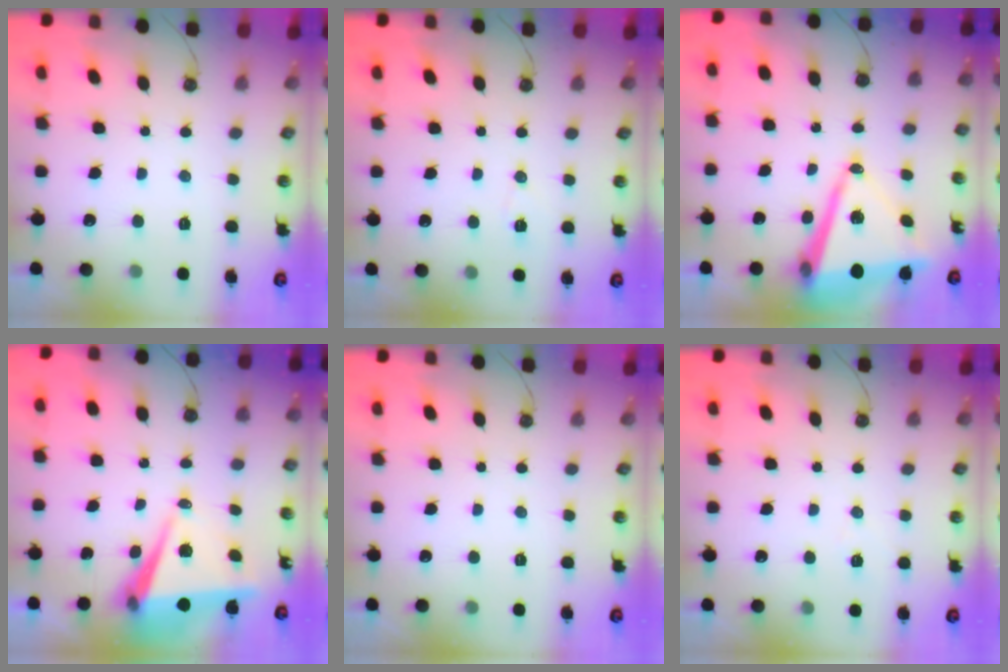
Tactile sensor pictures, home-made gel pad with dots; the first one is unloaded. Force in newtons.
{"total": 5.3, "press": 5.0, "slide": 1.7}
{"total": 14.8, "press": 14.5, "slide": 2.9}
{"total": 8.1, "press": 7.0, "slide": 4.1}
{"total": 0.0}
{"total": 6.0, "press": 4.4, "slide": 4.2}